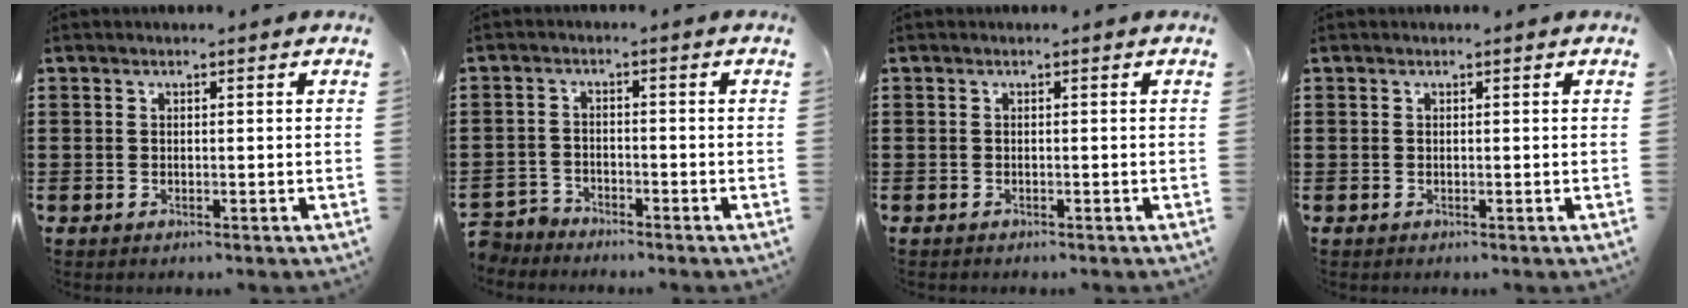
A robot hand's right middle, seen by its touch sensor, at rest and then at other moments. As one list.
[{"total": 2.9, "force": [-2.9, 0.6, -0.2], "torque": [-0.010, -0.003, -0.065]}, {"total": 0.0}, {"total": 0.0}]